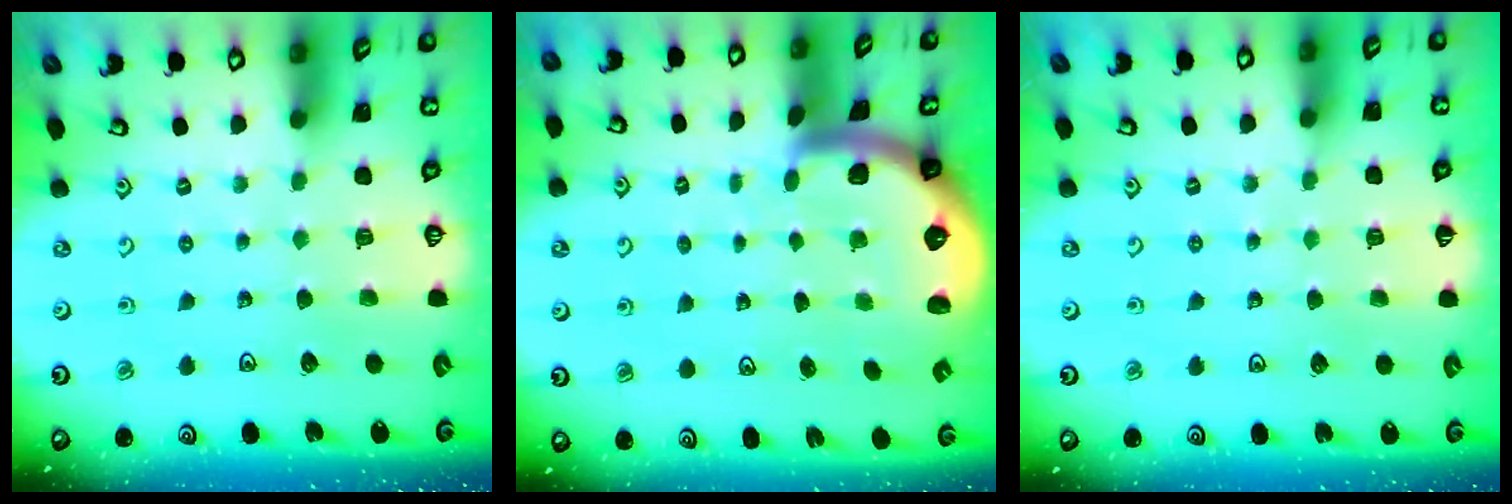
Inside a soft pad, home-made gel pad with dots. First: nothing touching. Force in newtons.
{"total": 2.5, "press": 2.5, "slide": 0.6}
{"total": 2.4, "press": 2.4, "slide": 0.5}